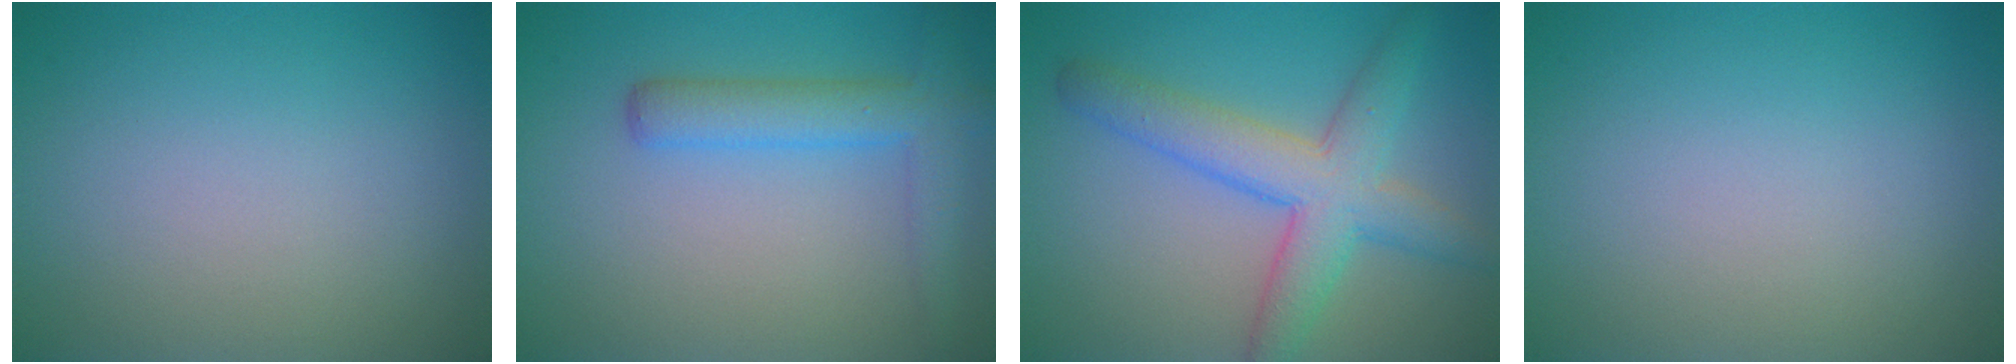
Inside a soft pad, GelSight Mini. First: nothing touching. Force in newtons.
{"total": 4.8, "press": 4.8, "slide": 0.3}
{"total": 5.9, "press": 5.9, "slide": 0.0}
{"total": 0.0}